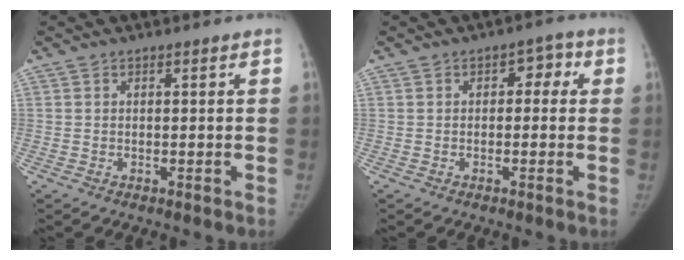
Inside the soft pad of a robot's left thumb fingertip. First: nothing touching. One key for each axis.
{"total": 3.8, "fx": 0.5, "fy": 2.6, "fz": 2.7, "tx": -0.008, "ty": 0.012, "tz": -0.005}